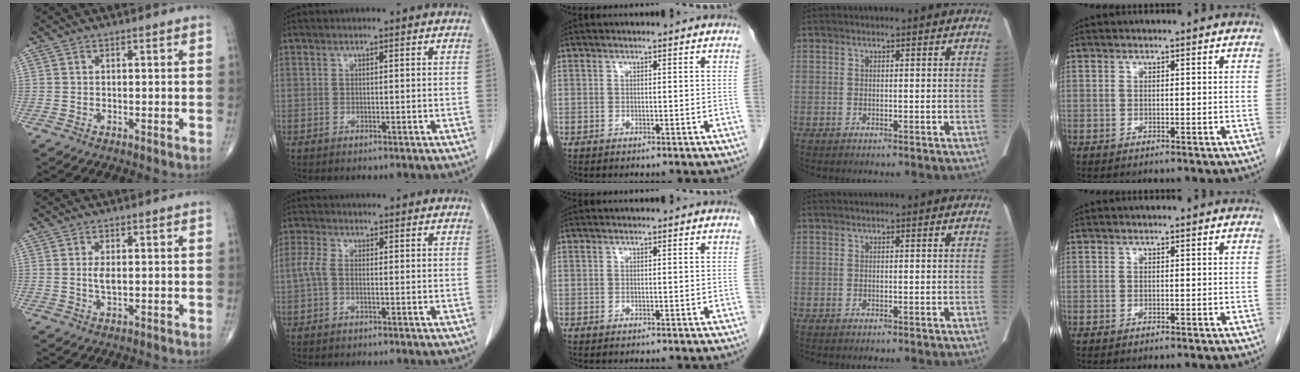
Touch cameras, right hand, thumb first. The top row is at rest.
{"thumb": {"total": 2.5, "force": [0.3, 1.0, 2.2], "torque": [-0.040, -0.005, 0.006]}, "index": {"total": 2.5, "force": [-0.3, 1.1, 2.2], "torque": [-0.059, 0.005, -0.010]}}